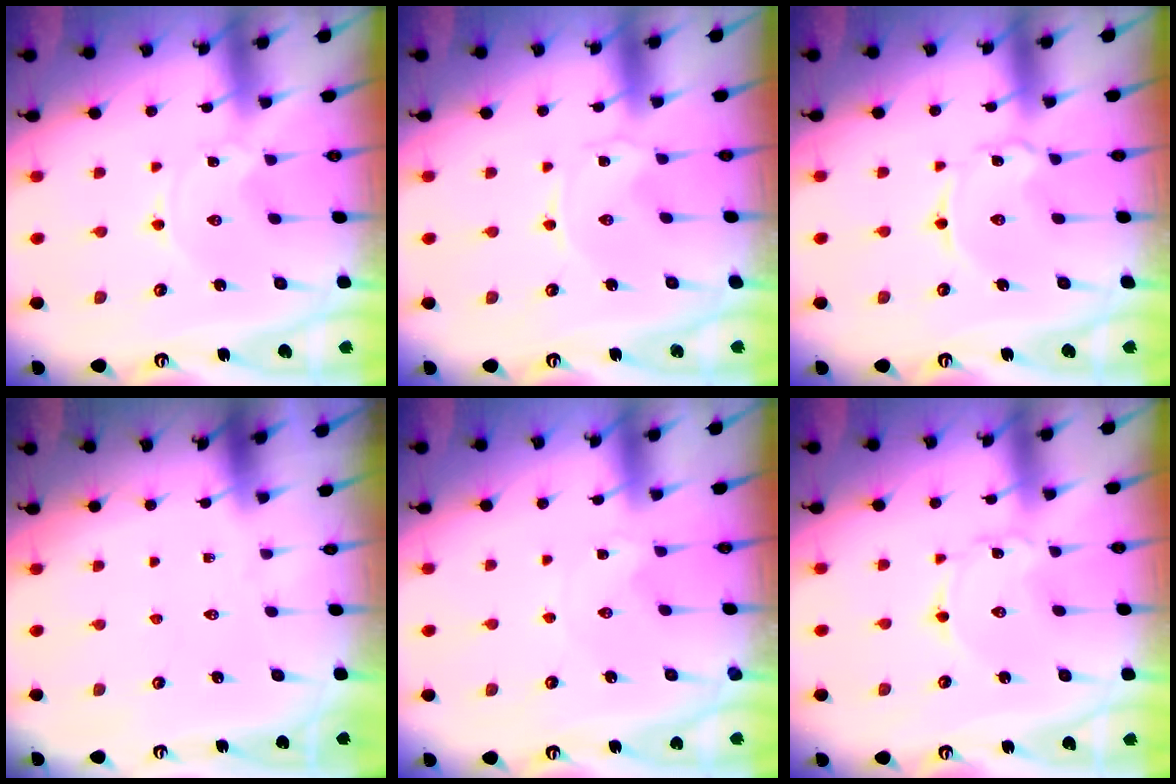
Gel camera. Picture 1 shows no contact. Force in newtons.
{"total": 0.0}
{"total": 3.0, "press": 3.0, "slide": 0.4}
{"total": 0.0}
{"total": 0.0}
{"total": 2.1, "press": 2.1, "slide": 0.1}